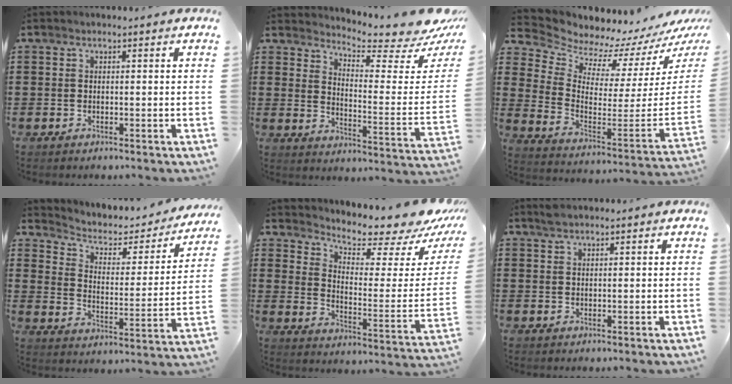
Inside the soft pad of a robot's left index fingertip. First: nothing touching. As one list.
[{"total": 5.9, "force": [5.6, -0.2, 1.9], "torque": [-0.044, -0.065, 0.090]}, {"total": 4.9, "force": [4.8, 0.7, -0.5], "torque": [-0.022, -0.076, 0.077]}, {"total": 3.3, "force": [2.3, 2.0, 1.3], "torque": [-0.044, -0.017, 0.031]}, {"total": 5.4, "force": [4.8, 1.3, 2.0], "torque": [-0.052, -0.052, 0.076]}, {"total": 1.2, "force": [1.0, 0.2, 0.7], "torque": [-0.015, 0.002, 0.017]}]